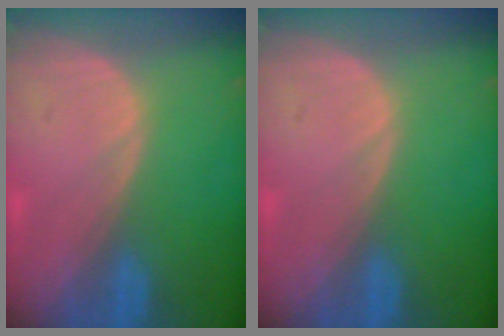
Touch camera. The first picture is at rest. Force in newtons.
{"total": 0.0}